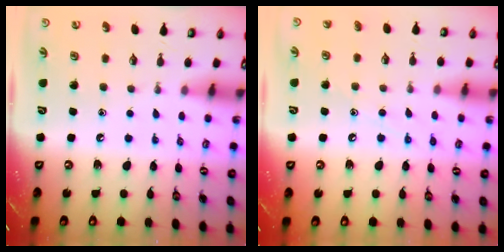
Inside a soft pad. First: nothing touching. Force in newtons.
{"total": 7.5, "press": 7.5, "slide": 0.8}